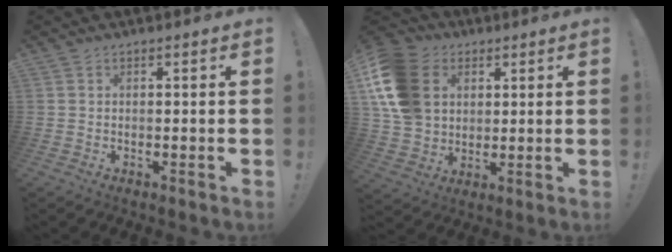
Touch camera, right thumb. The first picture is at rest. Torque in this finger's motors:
{"motor_torque": [1.57, 2.97, 1.42, 0.23, 0.17]}